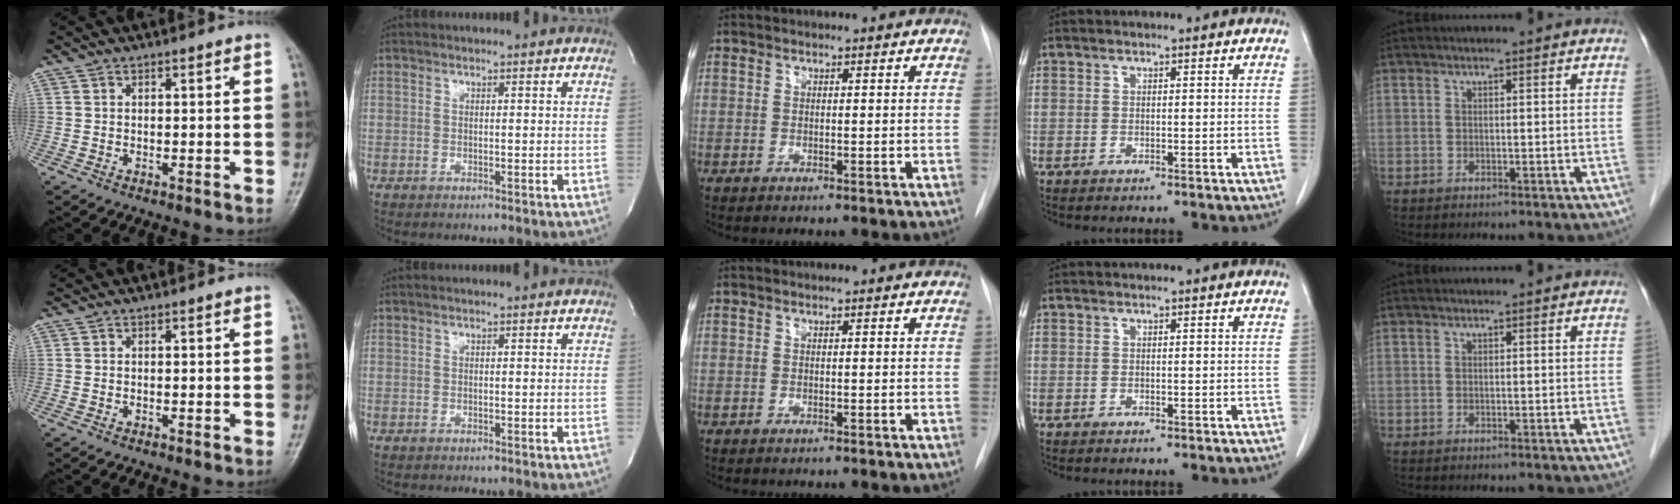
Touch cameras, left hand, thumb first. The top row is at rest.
{}